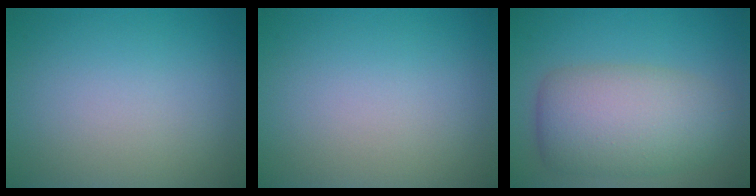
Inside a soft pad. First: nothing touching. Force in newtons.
{"total": 0.0}
{"total": 7.5, "press": 7.4, "slide": 0.6}